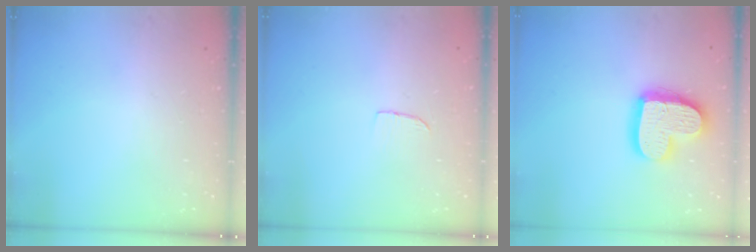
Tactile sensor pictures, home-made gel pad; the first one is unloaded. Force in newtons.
{"total": 4.2, "press": 4.2, "slide": 0.4}
{"total": 16.4, "press": 16.4, "slide": 1.0}